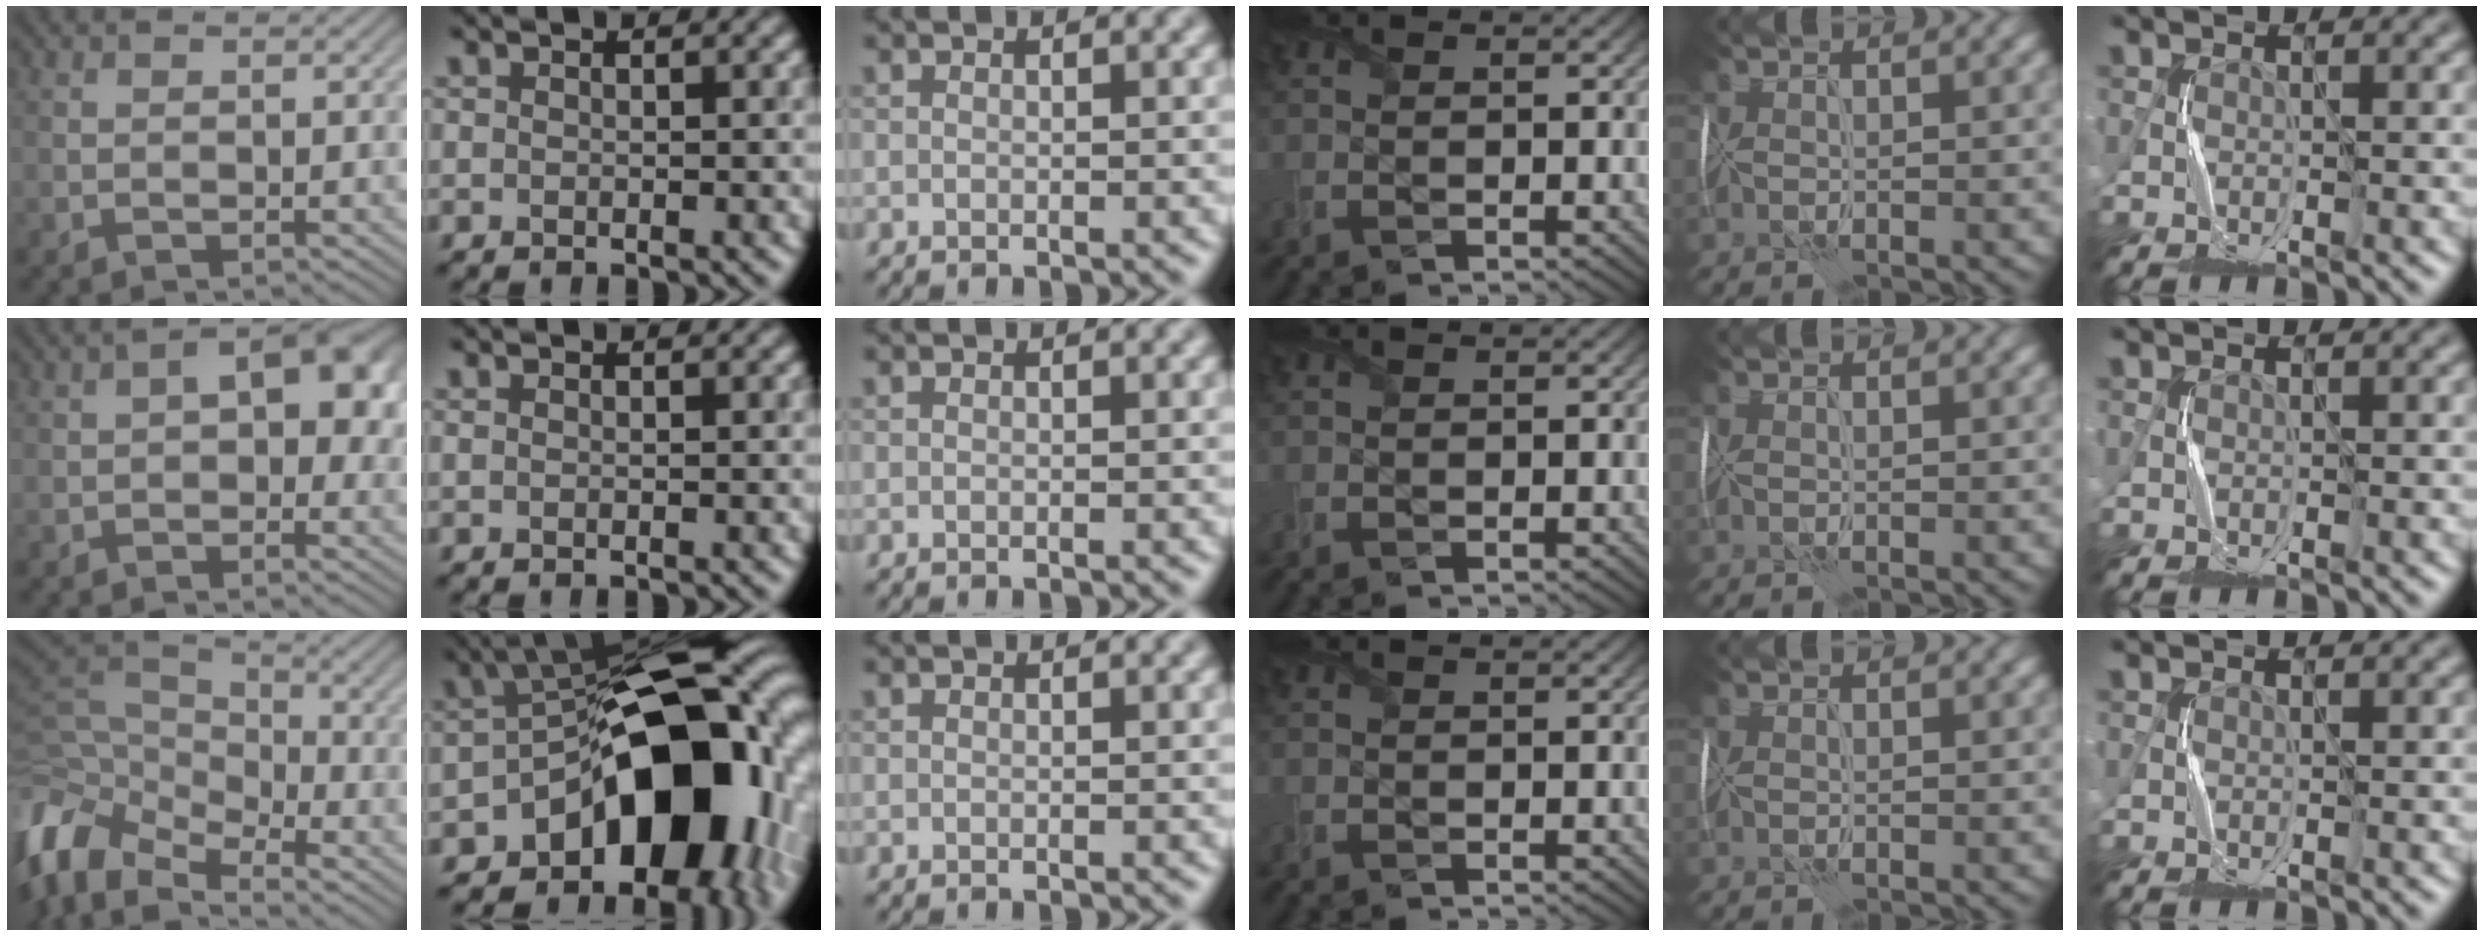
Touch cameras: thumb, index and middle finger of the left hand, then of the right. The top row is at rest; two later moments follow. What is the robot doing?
{"motion": "wrap", "object": "plastic wrap"}